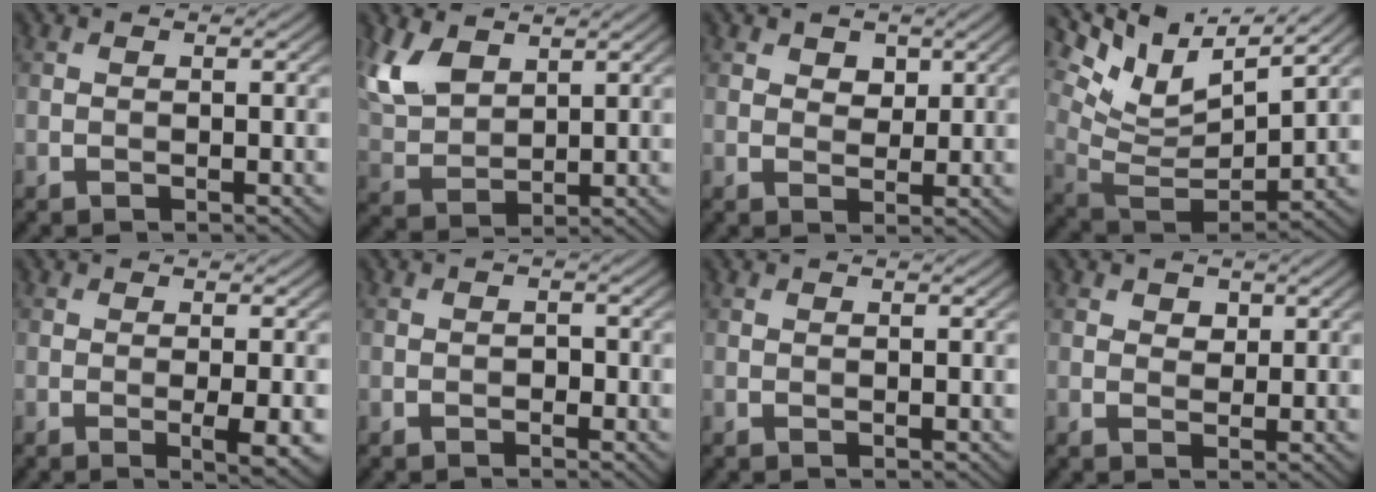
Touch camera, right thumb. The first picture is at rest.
{"total": 7.1, "force": [4.1, 3.8, 4.3], "torque": [-0.114, 0.001, 0.088]}
{"total": 2.6, "force": [1.4, 1.8, 1.3], "torque": [-0.027, -0.003, 0.022]}
{"total": 11.9, "force": [6.9, 4.8, 8.5], "torque": [-0.204, 0.009, 0.135]}
{"total": 3.1, "force": [-0.8, 0.4, 3.0], "torque": [-0.055, -0.003, -0.010]}
{"total": 0.9, "force": [-0.5, 0.7, 0.4], "torque": [-0.004, -0.001, -0.010]}
{"total": 0.0}
{"total": 1.8, "force": [1.1, 1.3, 0.7], "torque": [-0.014, -0.002, 0.019]}